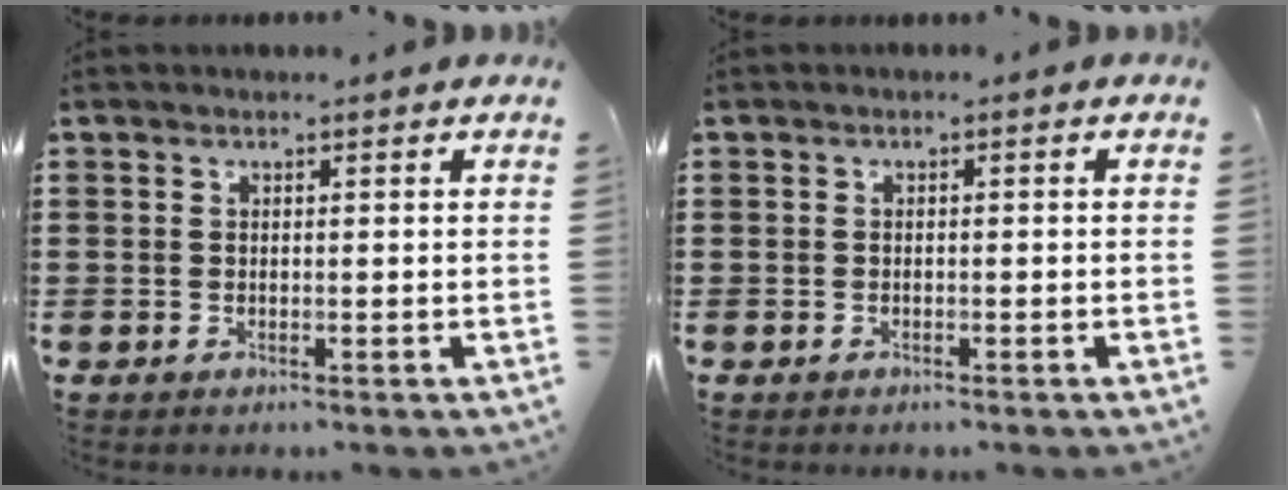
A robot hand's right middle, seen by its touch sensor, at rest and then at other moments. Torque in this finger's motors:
{"motor_torque": [0.49, -0.77, -0.01, 0.00]}